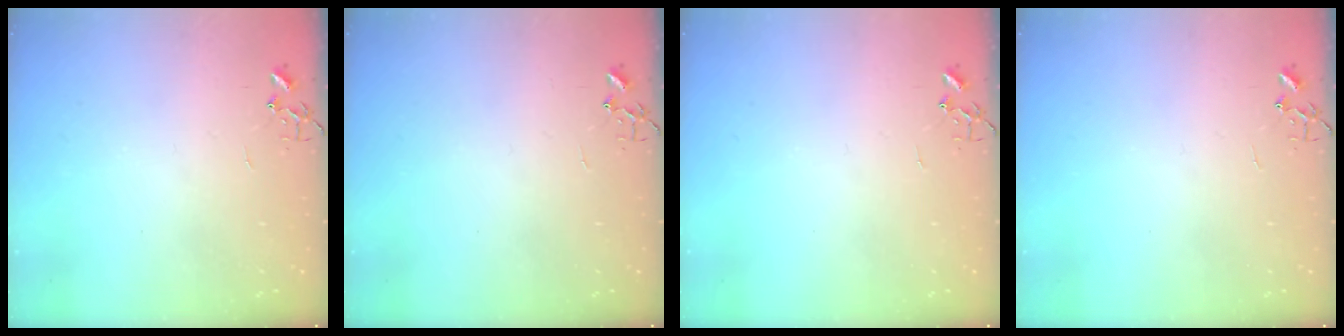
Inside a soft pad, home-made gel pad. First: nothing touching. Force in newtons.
{"total": 0.0}
{"total": 0.0}
{"total": 0.0}